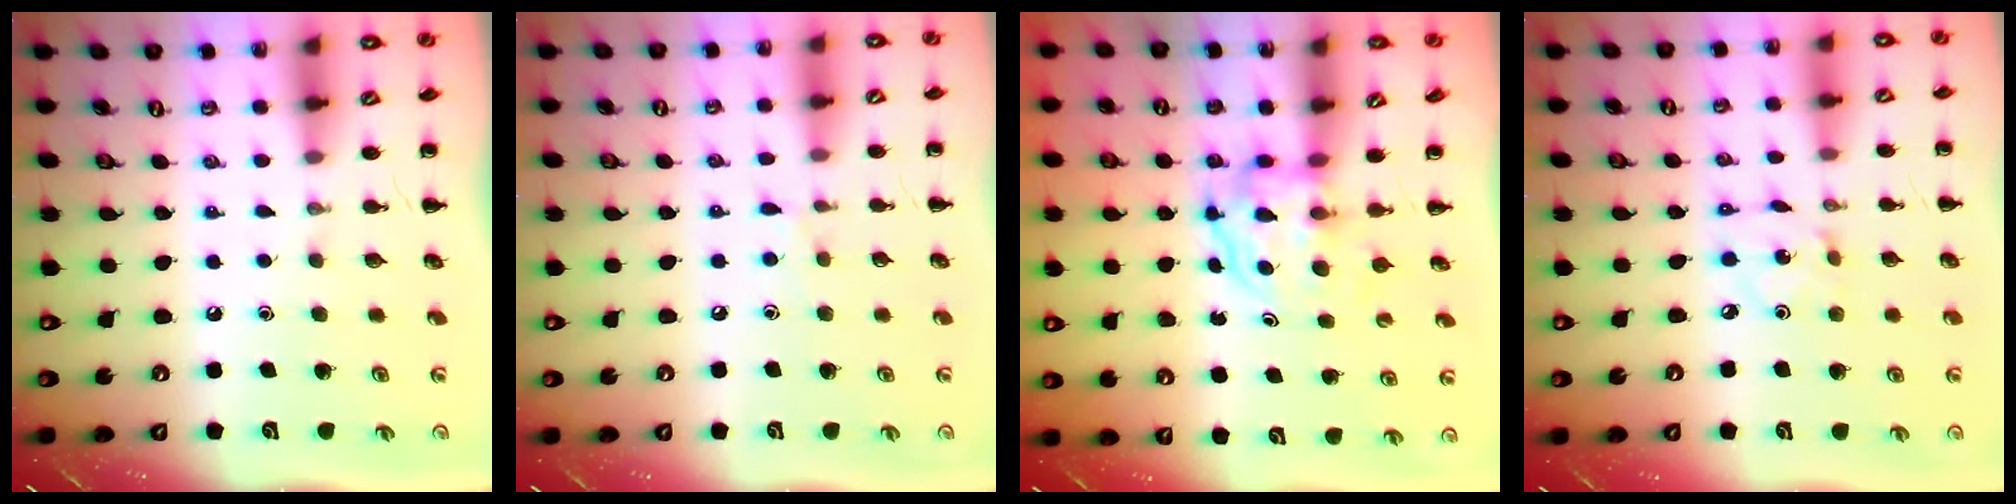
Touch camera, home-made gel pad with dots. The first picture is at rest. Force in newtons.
{"total": 5.0, "press": 4.7, "slide": 1.9}
{"total": 3.8, "press": 3.8, "slide": 0.2}
{"total": 2.2, "press": 2.2, "slide": 0.4}